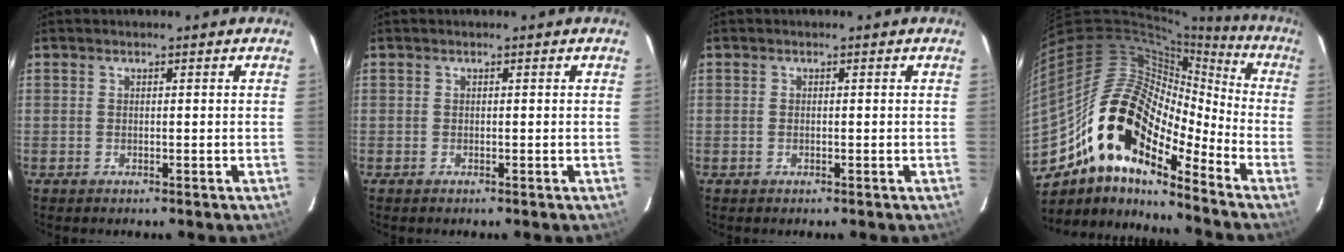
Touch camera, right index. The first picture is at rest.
{"total": 0.0}
{"total": 0.0}
{"total": 20.6, "force": [-12.6, 8.7, 13.8], "torque": [-0.241, -0.008, -0.250]}